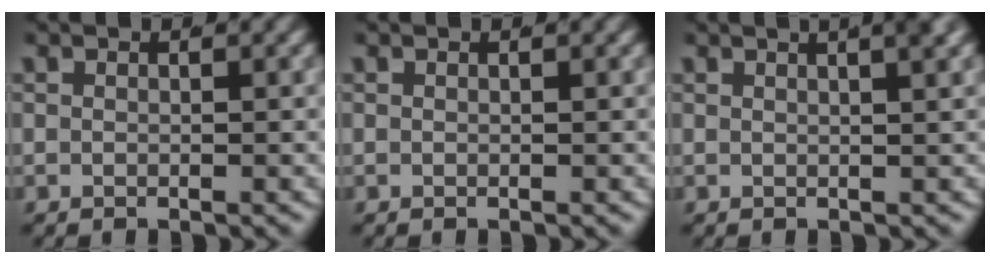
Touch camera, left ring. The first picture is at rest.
{"total": 0.0}
{"total": 4.2, "force": [2.3, 0.9, 3.4], "torque": [-0.029, 0.021, 0.028]}